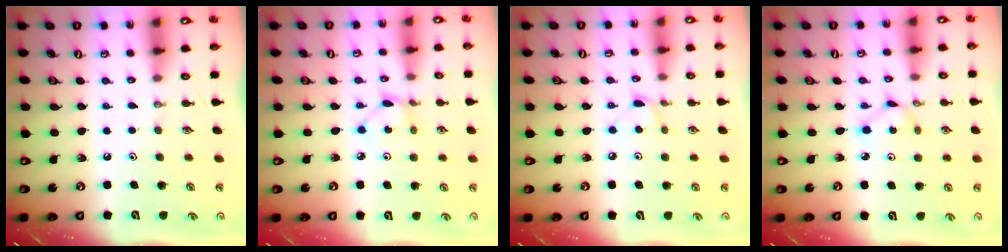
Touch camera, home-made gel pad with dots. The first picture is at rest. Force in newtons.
{"total": 2.1, "press": 2.1, "slide": 0.2}
{"total": 4.1, "press": 4.1, "slide": 0.5}
{"total": 2.8, "press": 2.8, "slide": 0.3}